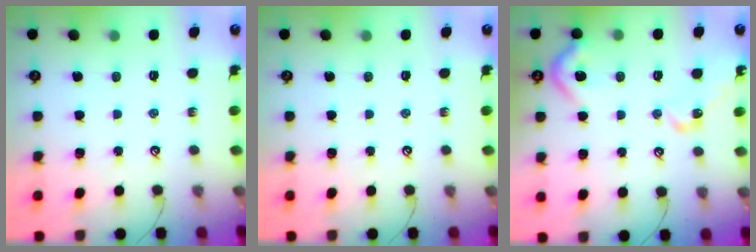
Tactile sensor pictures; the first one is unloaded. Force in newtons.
{"total": 0.0}
{"total": 9.8, "press": 9.7, "slide": 1.0}